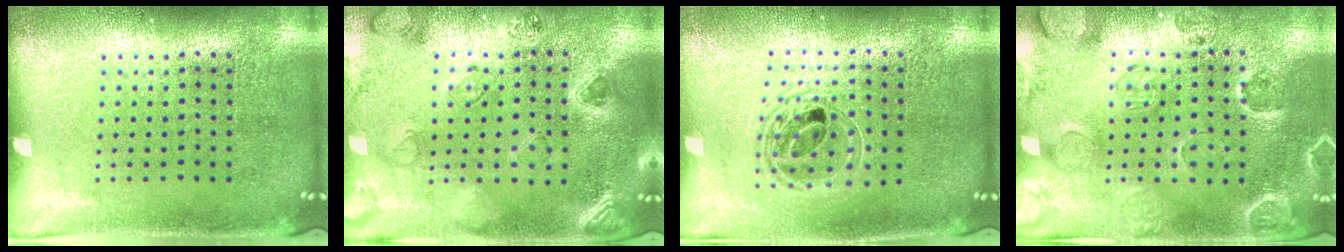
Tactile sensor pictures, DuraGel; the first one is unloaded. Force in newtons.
{"total": 0.7, "press": 0.7, "slide": 0.3}
{"total": 1.6, "press": 1.4, "slide": 0.9}
{"total": 2.4, "press": 2.1, "slide": 1.1}